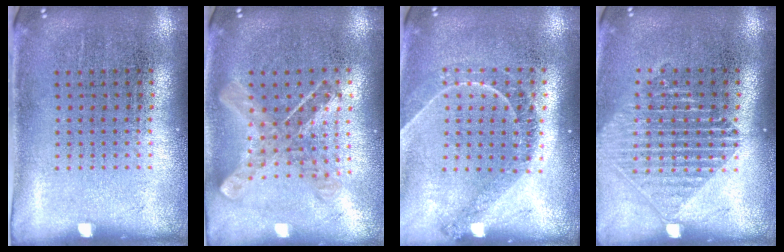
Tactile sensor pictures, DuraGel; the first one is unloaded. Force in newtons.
{"total": 0.8, "press": 0.8, "slide": 0.2}
{"total": 1.2, "press": 1.2, "slide": 0.3}
{"total": 1.6, "press": 1.4, "slide": 0.7}